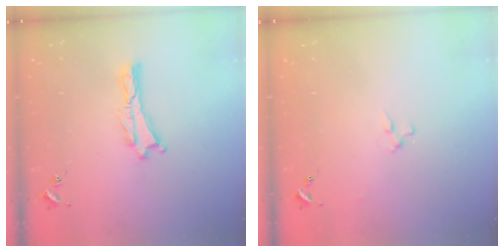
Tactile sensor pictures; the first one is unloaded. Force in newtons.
{"total": 2.3, "press": 2.3, "slide": 0.3}